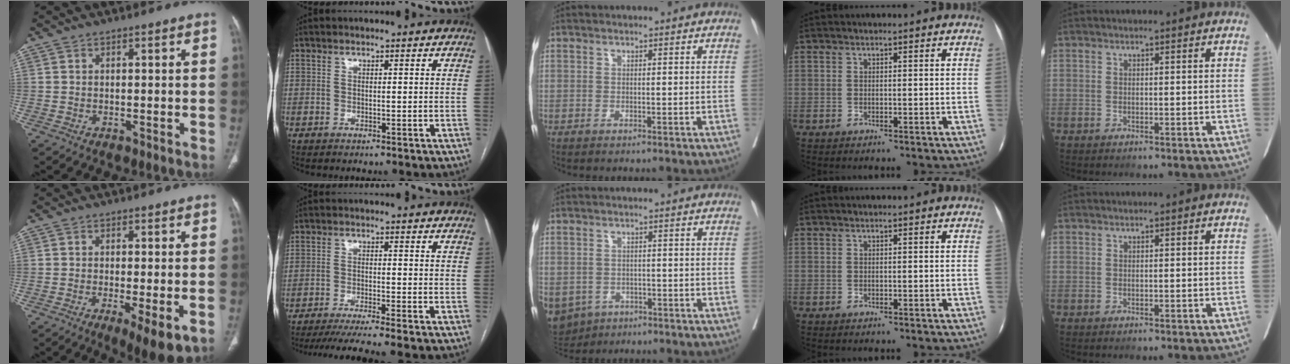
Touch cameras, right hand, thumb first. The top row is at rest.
{"thumb": {"total": 7.8, "force": [-2.9, 1.9, 7.0], "torque": [-0.104, -0.018, -0.042]}, "index": {"total": 8.5, "force": [-7.3, -1.6, 4.0], "torque": [-0.050, -0.023, -0.116]}, "middle": {"total": 10.8, "force": [-5.6, 8.6, 3.5], "torque": [-0.104, -0.007, -0.070]}}